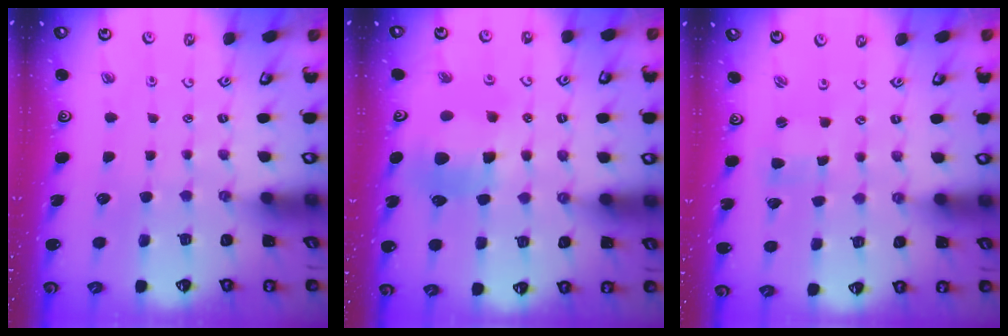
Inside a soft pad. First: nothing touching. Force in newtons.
{"total": 11.4, "press": 11.3, "slide": 1.5}
{"total": 1.3, "press": 1.2, "slide": 0.3}